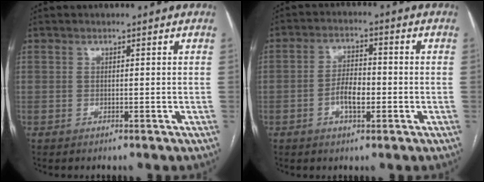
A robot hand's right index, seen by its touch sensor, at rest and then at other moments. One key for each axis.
{"total": 4.8, "fx": -1.5, "fy": 2.0, "fz": 4.2, "tx": -0.082, "ty": 0.007, "tz": -0.028}